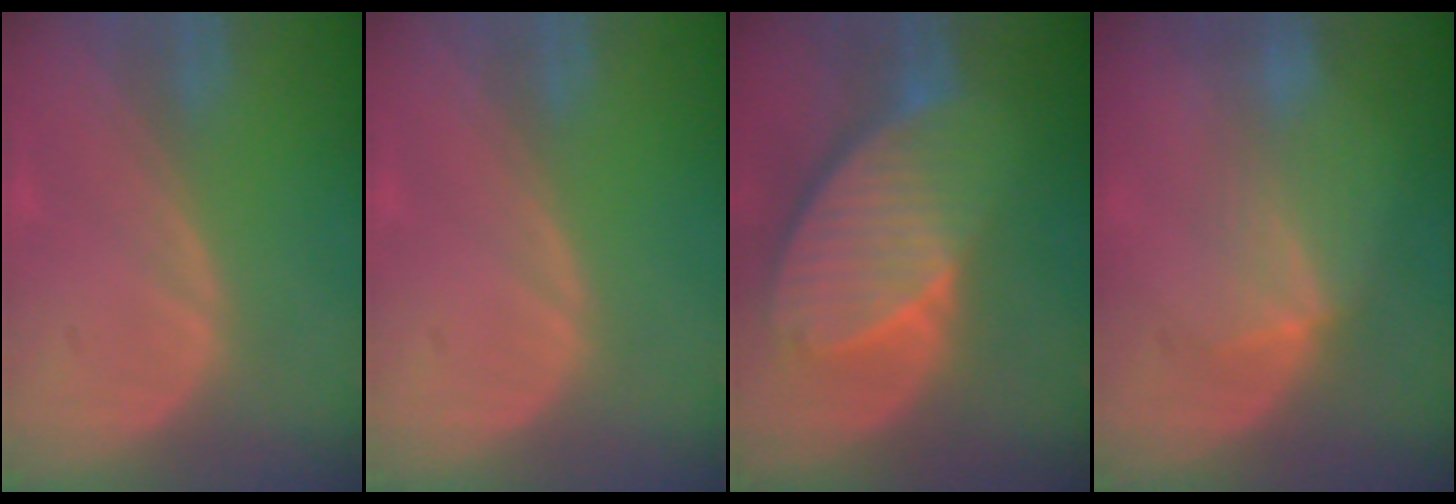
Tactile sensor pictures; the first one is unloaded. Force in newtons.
{"total": 0.0}
{"total": 10.2, "press": 8.8, "slide": 5.0}
{"total": 4.2, "press": 4.0, "slide": 1.1}